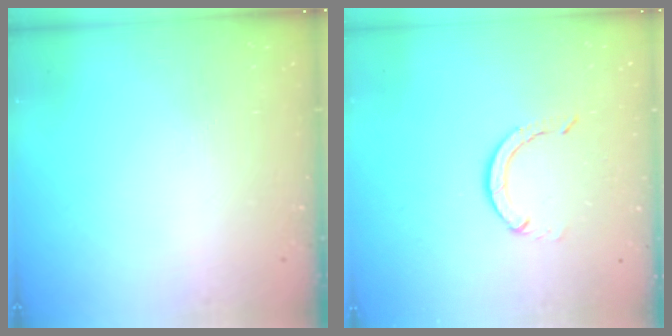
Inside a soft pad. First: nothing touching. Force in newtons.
{"total": 3.9, "press": 3.8, "slide": 0.3}